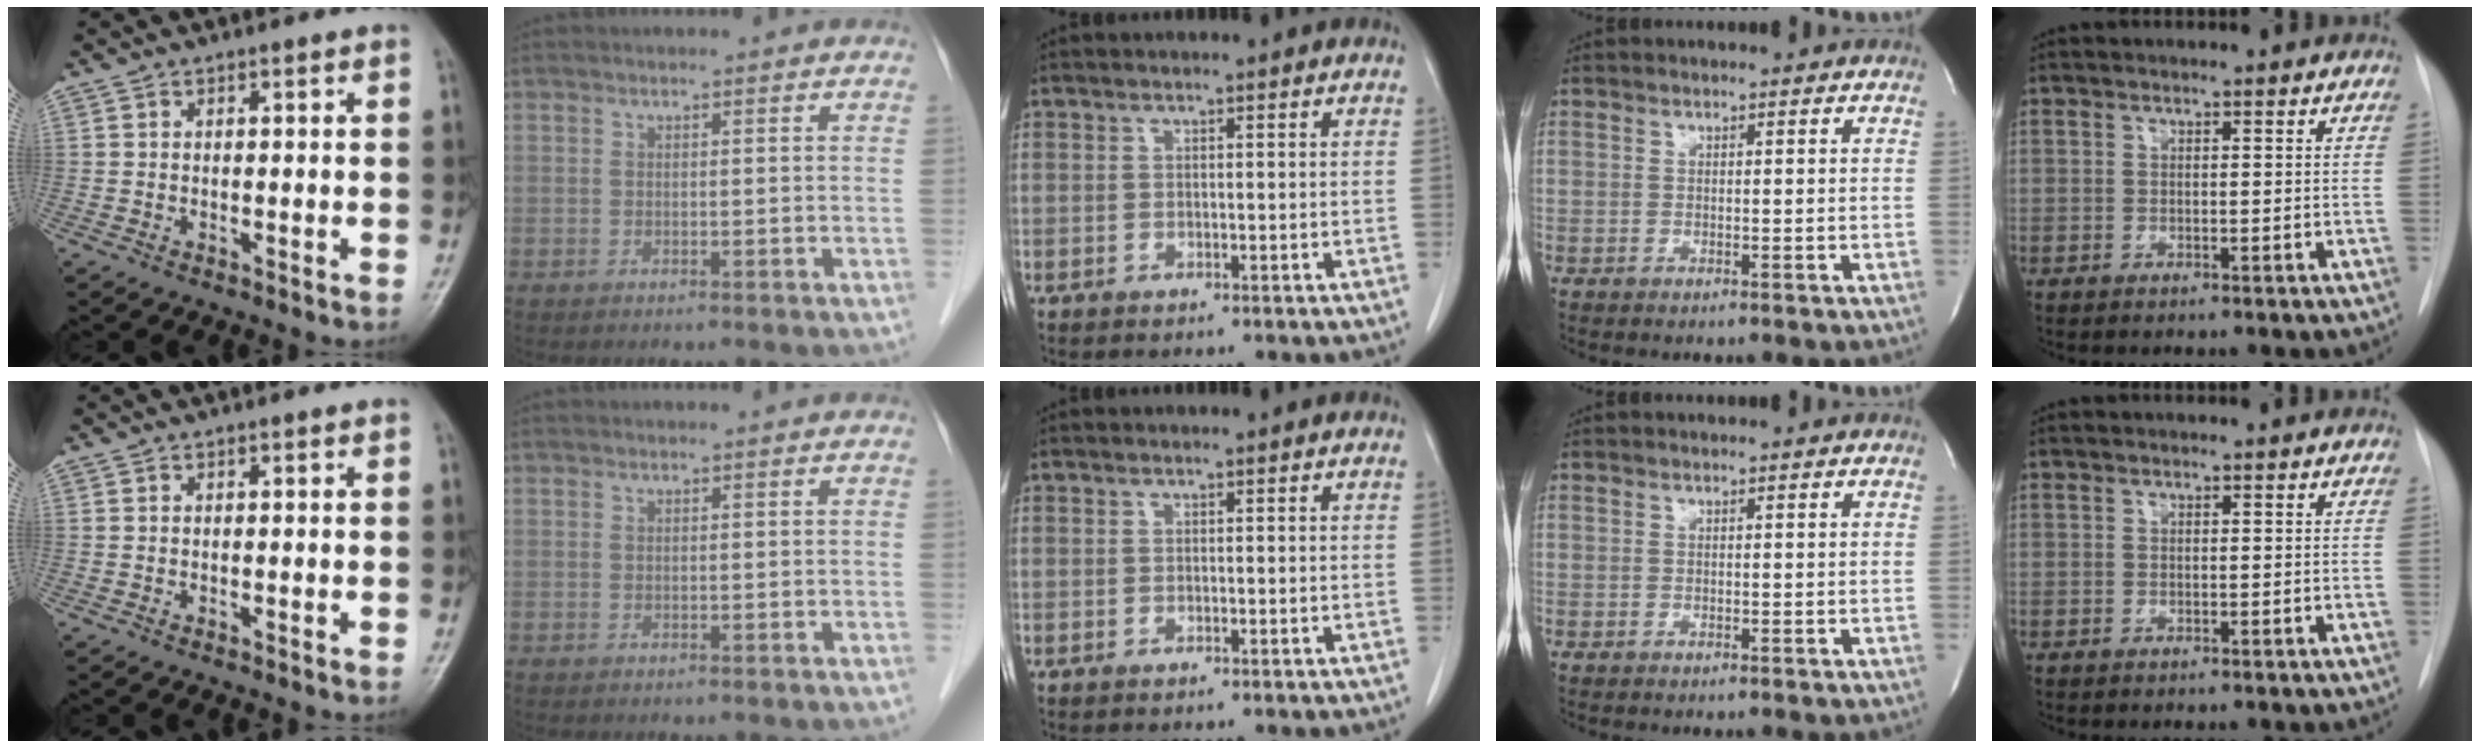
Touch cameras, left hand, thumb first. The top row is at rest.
{}